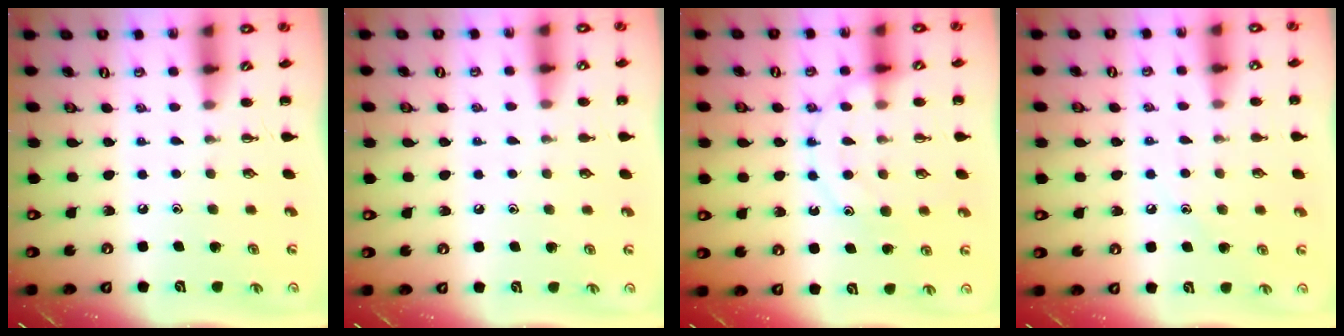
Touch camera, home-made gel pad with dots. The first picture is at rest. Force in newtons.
{"total": 3.3, "press": 3.1, "slide": 1.2}
{"total": 12.5, "press": 12.5, "slide": 0.9}
{"total": 7.1, "press": 6.9, "slide": 1.6}